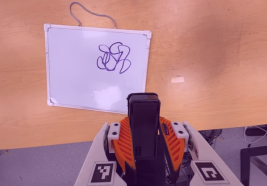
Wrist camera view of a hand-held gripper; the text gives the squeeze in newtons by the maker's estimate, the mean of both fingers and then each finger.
{"total": 4.6, "left": 3.2, "right": 6.0}